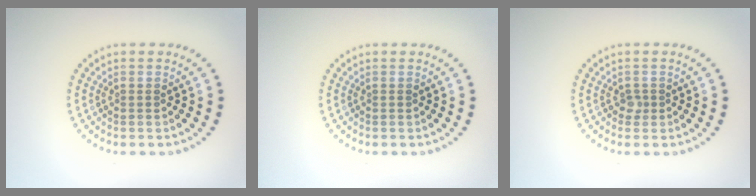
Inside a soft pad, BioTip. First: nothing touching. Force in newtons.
{"total": 0.0}
{"total": 0.8, "press": 0.6, "slide": 0.5}